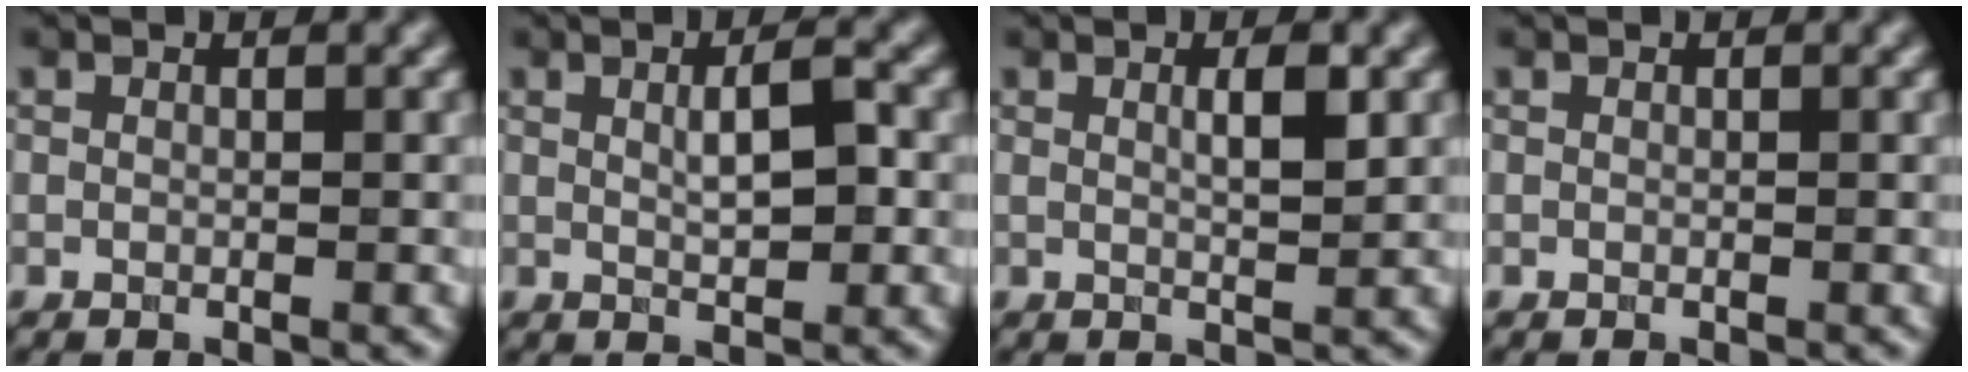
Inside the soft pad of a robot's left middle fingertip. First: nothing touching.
{"total": 2.9, "force": [0.5, 0.6, 2.8], "torque": [-0.050, 0.003, 0.008]}
{"total": 2.4, "force": [0.7, 0.4, 2.3], "torque": [-0.034, 0.002, 0.009]}
{"total": 0.0}